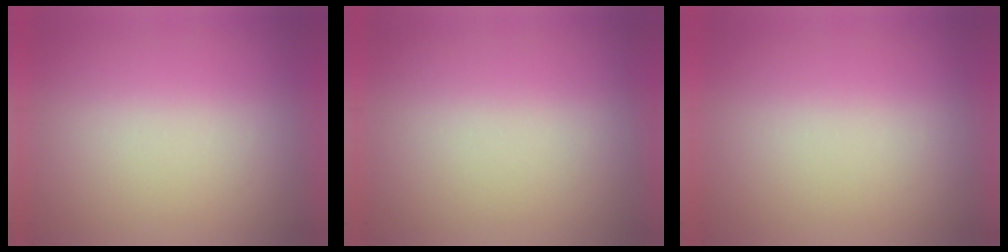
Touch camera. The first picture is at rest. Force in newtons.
{"total": 0.0}
{"total": 0.0}